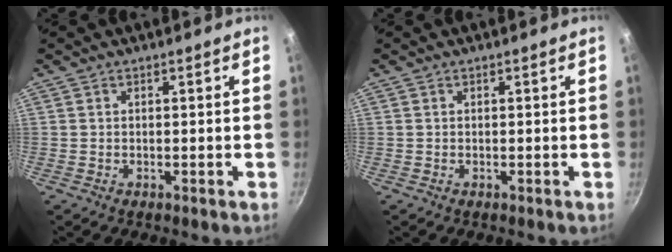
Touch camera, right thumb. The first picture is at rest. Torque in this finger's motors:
{"motor_torque": [-0.14, 0.14, -0.01, -0.01, 0.00]}